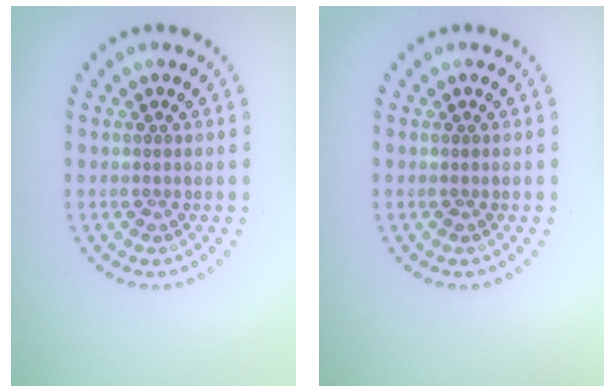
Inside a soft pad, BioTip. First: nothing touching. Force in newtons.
{"total": 0.0}